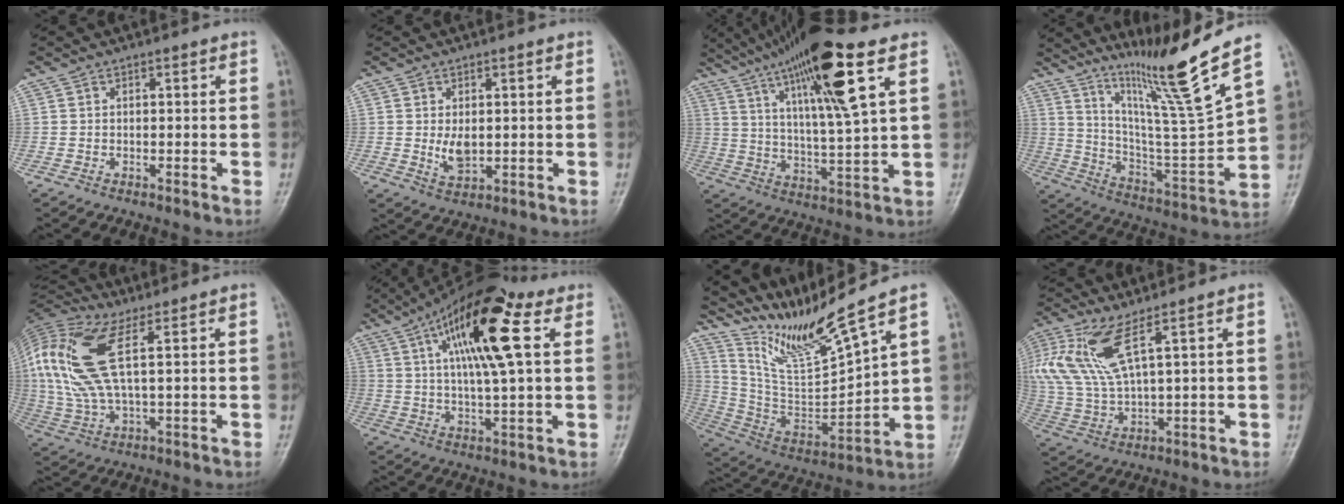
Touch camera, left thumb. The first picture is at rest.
{"total": 4.0, "force": [0.2, 2.3, 3.2], "torque": [-0.048, -0.011, 0.013]}
{"total": 19.3, "force": [9.7, 2.7, 16.5], "torque": [-0.281, -0.022, 0.170]}
{"total": 18.8, "force": [13.5, -1.5, 13.0], "torque": [-0.191, -0.102, 0.242]}
{"total": 15.6, "force": [4.5, 5.5, 13.8], "torque": [-0.330, 0.010, 0.086]}
{"total": 17.1, "force": [6.0, 4.4, 15.4], "torque": [-0.264, 0.004, 0.094]}
{"total": 14.8, "force": [12.6, -1.0, 7.7], "torque": [-0.137, -0.075, 0.256]}
{"total": 12.2, "force": [6.1, 3.0, 10.2], "torque": [-0.251, -0.016, 0.130]}